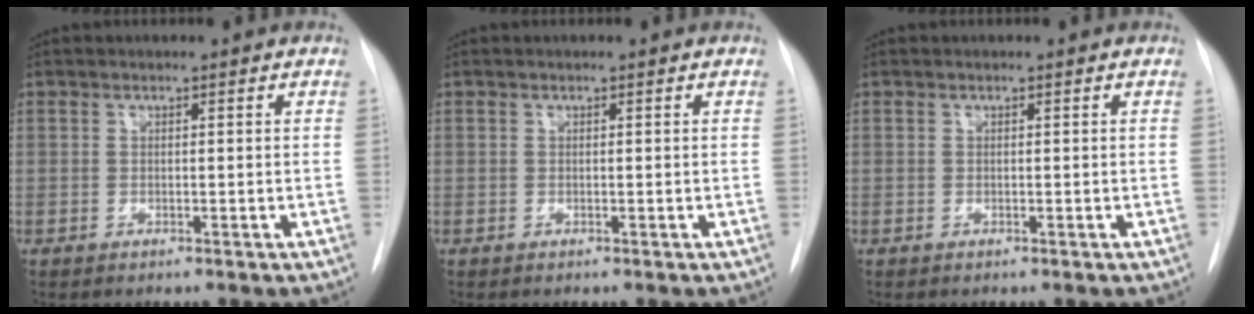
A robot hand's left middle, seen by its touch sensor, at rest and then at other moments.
{"total": 0.0}
{"total": 0.0}